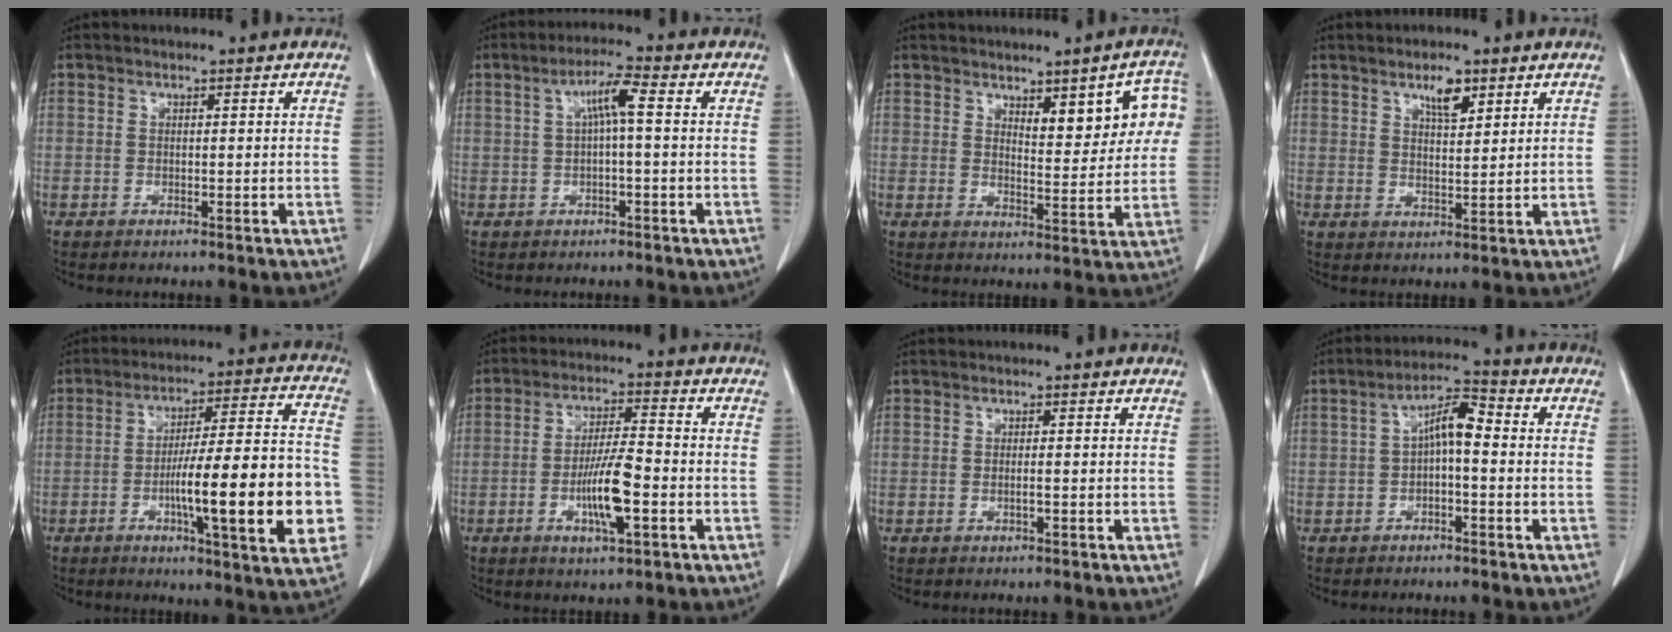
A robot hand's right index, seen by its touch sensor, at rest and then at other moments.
{"total": 4.2, "force": [0.6, 0.3, 4.2], "torque": [-0.075, 0.015, 0.011]}
{"total": 8.4, "force": [3.4, 2.7, 7.2], "torque": [-0.080, 0.011, 0.046]}
{"total": 4.1, "force": [2.5, 1.3, 2.9], "torque": [-0.051, -0.001, 0.043]}
{"total": 19.7, "force": [-4.7, 1.9, 19.0], "torque": [-0.242, 0.012, -0.062]}
{"total": 8.3, "force": [-2.5, 1.2, 7.8], "torque": [-0.144, 0.001, -0.043]}
{"total": 0.6, "force": [-0.1, -0.1, 0.6], "torque": [-0.010, 0.001, 0.000]}
{"total": 5.8, "force": [-0.1, 1.8, 5.5], "torque": [-0.099, 0.026, -0.006]}